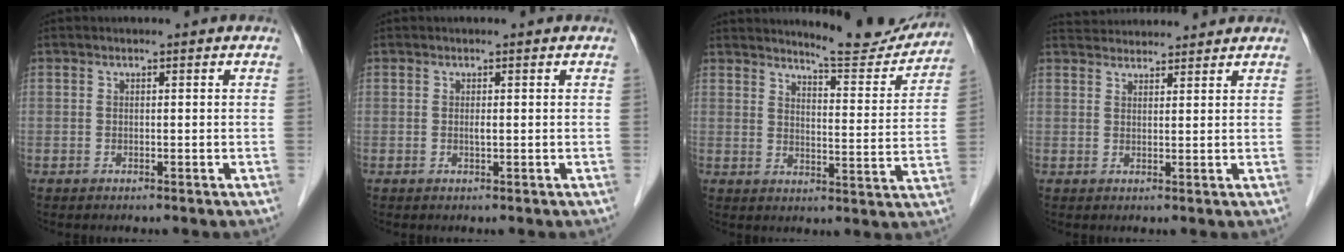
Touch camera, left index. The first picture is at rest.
{"total": 0.6, "force": [0.0, 0.1, 0.6], "torque": [-0.014, -0.001, 0.000]}
{"total": 11.9, "force": [11.6, 0.9, 2.8], "torque": [-0.033, -0.033, 0.143]}
{"total": 7.4, "force": [7.2, 1.0, 1.3], "torque": [-0.023, 0.037, 0.107]}